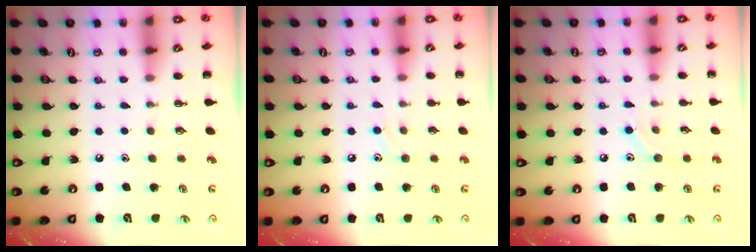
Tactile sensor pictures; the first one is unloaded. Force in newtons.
{"total": 5.4, "press": 5.0, "slide": 1.8}
{"total": 6.7, "press": 6.6, "slide": 1.1}